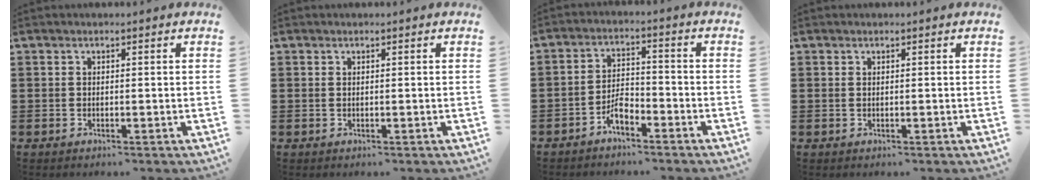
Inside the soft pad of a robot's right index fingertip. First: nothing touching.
{"total": 0.0}
{"total": 3.9, "force": [-3.0, 1.5, 2.0], "torque": [-0.044, 0.009, -0.061]}
{"total": 0.0}